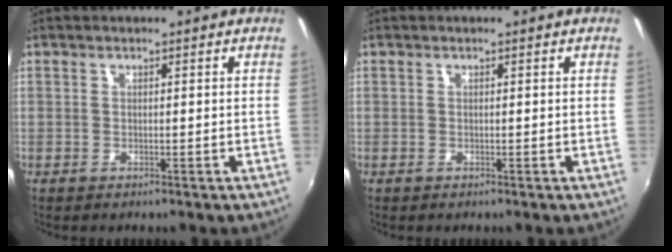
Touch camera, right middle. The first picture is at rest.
{"total": 0.0}